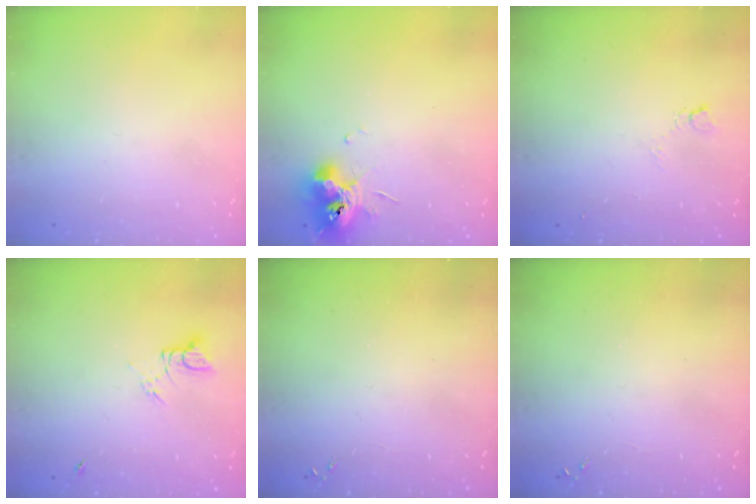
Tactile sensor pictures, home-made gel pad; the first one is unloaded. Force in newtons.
{"total": 10.0, "press": 10.0, "slide": 1.1}
{"total": 3.3, "press": 3.3, "slide": 0.6}
{"total": 4.0, "press": 4.0, "slide": 0.3}
{"total": 0.0}
{"total": 0.0}